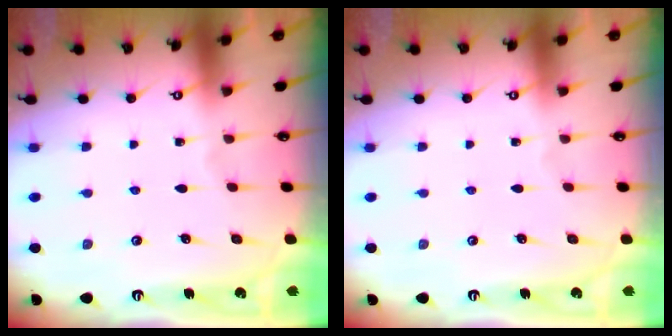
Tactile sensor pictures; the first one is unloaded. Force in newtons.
{"total": 0.0}